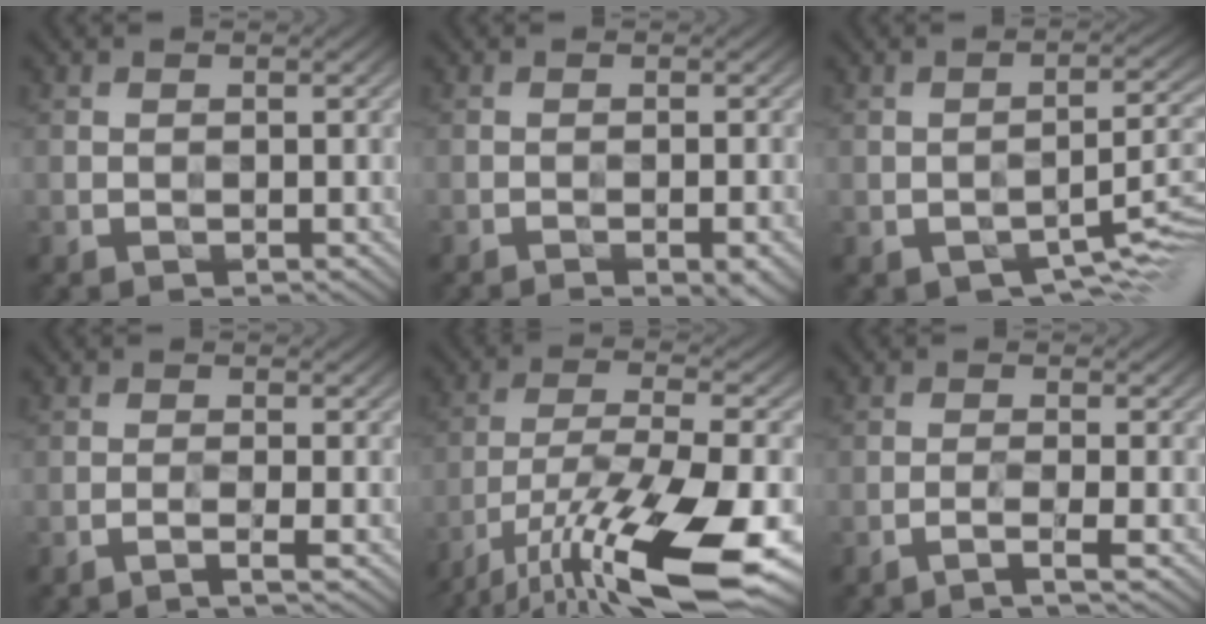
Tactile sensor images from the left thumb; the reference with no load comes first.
{"total": 3.3, "force": [-2.3, 0.4, 2.4], "torque": [-0.037, 0.007, -0.034]}
{"total": 6.1, "force": [-3.0, 2.6, 4.6], "torque": [-0.065, -0.003, -0.044]}
{"total": 1.9, "force": [-1.1, 0.2, 1.6], "torque": [-0.016, 0.006, -0.035]}
{"total": 16.2, "force": [-9.7, 4.6, 12.2], "torque": [-0.246, -0.025, -0.172]}
{"total": 2.3, "force": [-1.4, 0.2, 1.8], "torque": [-0.020, 0.007, -0.044]}